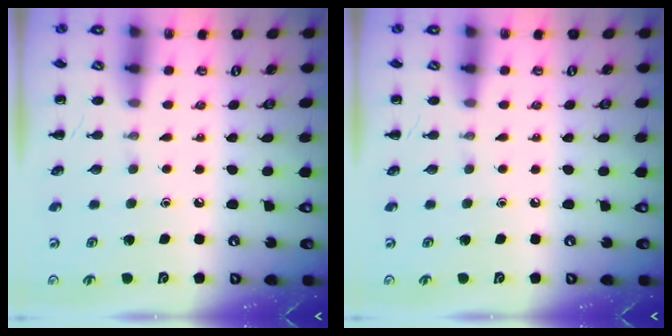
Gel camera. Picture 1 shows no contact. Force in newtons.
{"total": 0.0}